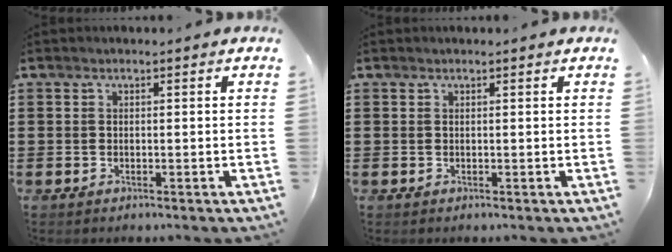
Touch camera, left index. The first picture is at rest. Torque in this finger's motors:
{"motor_torque": [2.14, 0.00, 0.00, 0.00]}